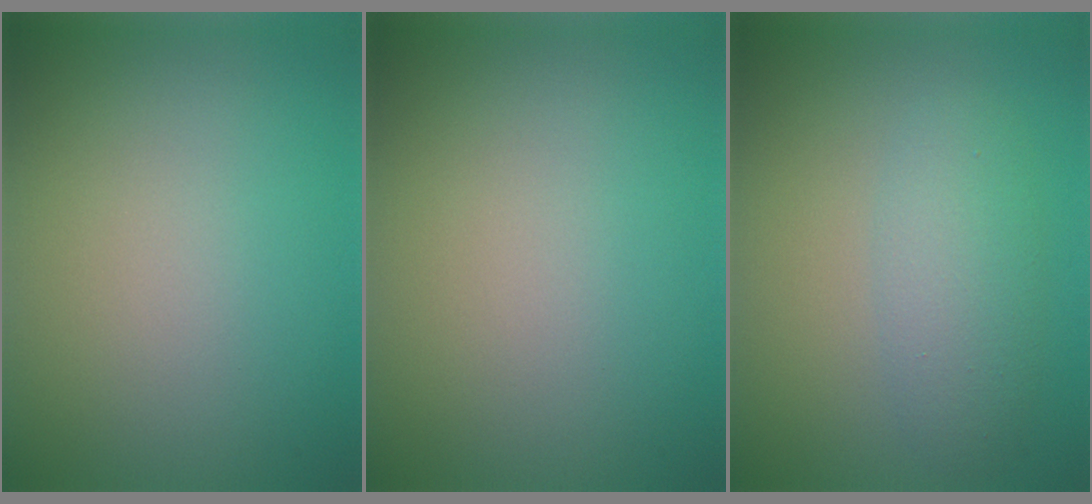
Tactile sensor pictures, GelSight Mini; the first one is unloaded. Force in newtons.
{"total": 0.0}
{"total": 3.2, "press": 3.2, "slide": 0.1}